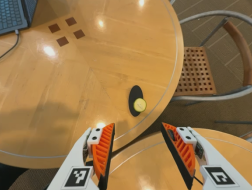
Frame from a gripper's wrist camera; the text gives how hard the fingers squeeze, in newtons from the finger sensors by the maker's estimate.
{"total": 0.0}